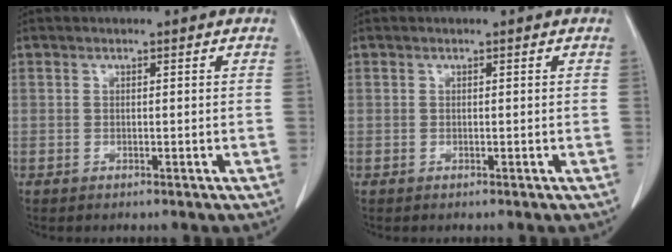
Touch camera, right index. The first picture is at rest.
{"total": 0.0}